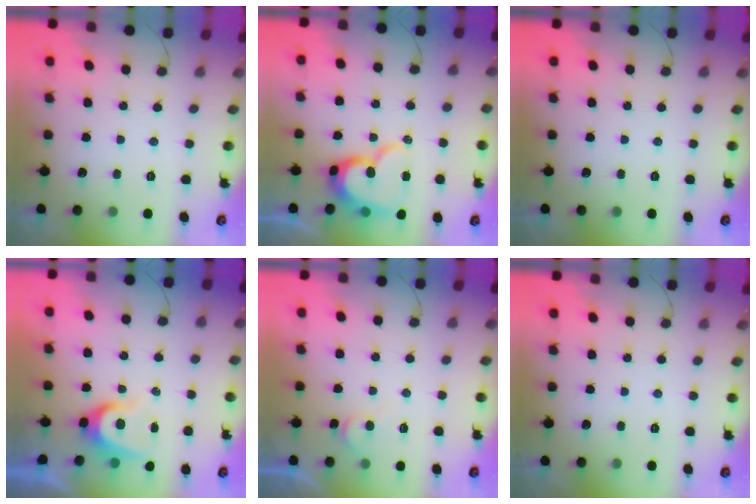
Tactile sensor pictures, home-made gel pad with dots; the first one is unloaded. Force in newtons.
{"total": 14.3, "press": 14.2, "slide": 1.6}
{"total": 0.0}
{"total": 6.8, "press": 6.8, "slide": 0.4}
{"total": 3.8, "press": 3.8, "slide": 0.3}
{"total": 0.0}